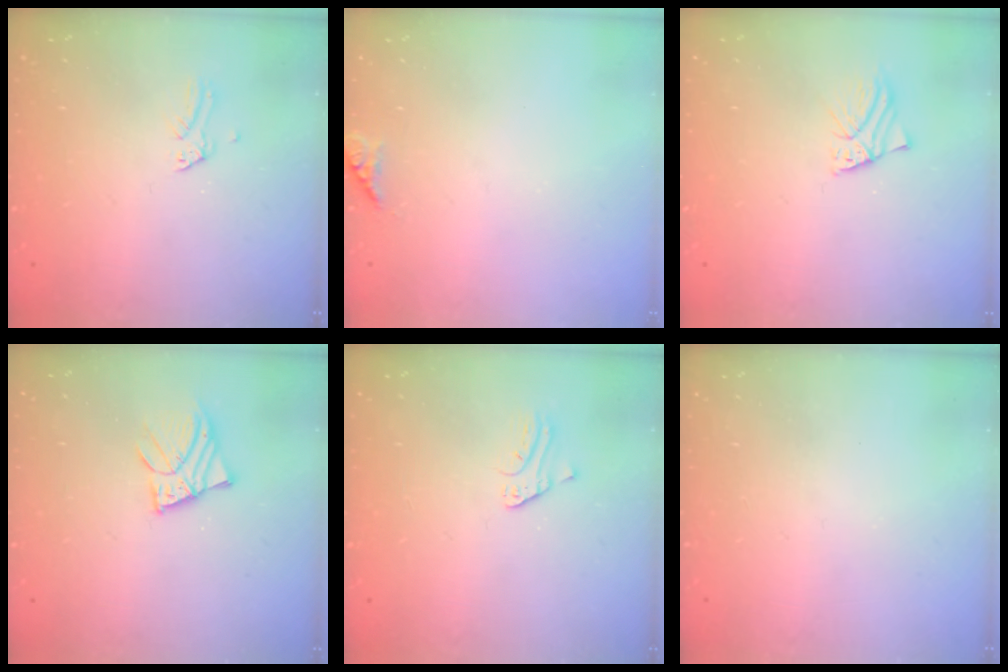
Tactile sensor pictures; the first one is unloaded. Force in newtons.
{"total": 7.2, "press": 7.1, "slide": 0.9}
{"total": 1.7, "press": 1.7, "slide": 0.2}
{"total": 5.2, "press": 5.2, "slide": 0.6}
{"total": 2.2, "press": 2.2, "slide": 0.3}
{"total": 0.0}